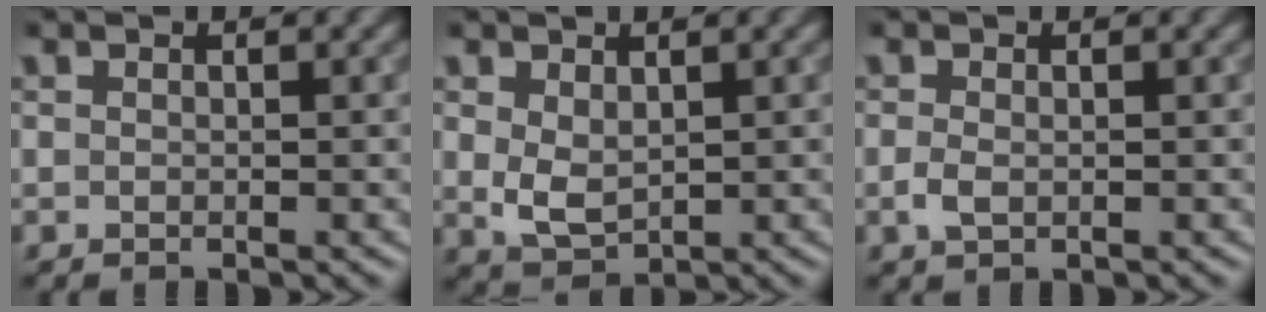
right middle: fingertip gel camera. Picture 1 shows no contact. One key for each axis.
{"total": 3.0, "fx": 0.6, "fy": 1.9, "fz": 2.2, "tx": -0.050, "ty": -0.004, "tz": 0.018}
{"total": 1.3, "fx": -0.3, "fy": 0.8, "fz": 1.0, "tx": -0.024, "ty": -0.004, "tz": -0.006}